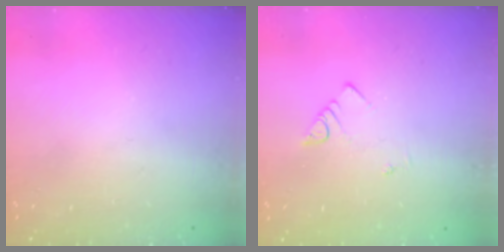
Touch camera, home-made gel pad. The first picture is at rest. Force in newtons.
{"total": 2.1, "press": 2.1, "slide": 0.4}